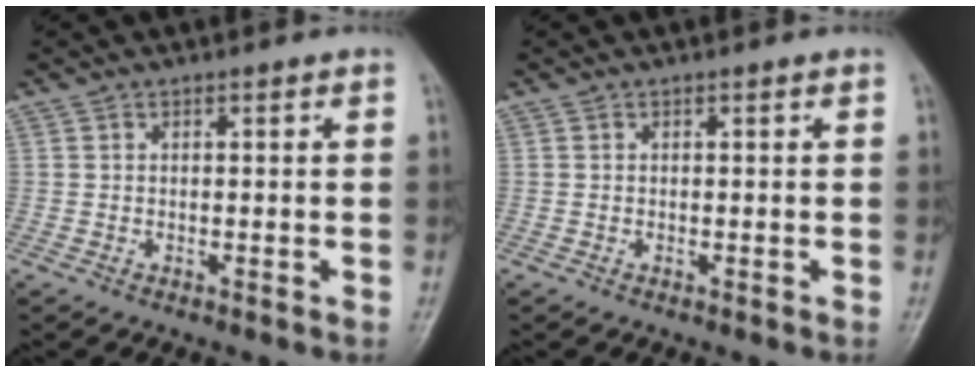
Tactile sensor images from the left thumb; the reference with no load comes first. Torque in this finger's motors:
{"motor_torque": [0.00, 0.00, 0.00, 0.00, 0.00]}